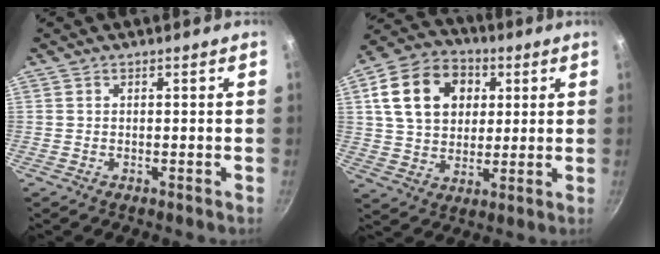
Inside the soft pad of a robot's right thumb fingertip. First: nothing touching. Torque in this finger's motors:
{"motor_torque": [-0.42, 2.49, 0.87, 0.53, 0.16]}